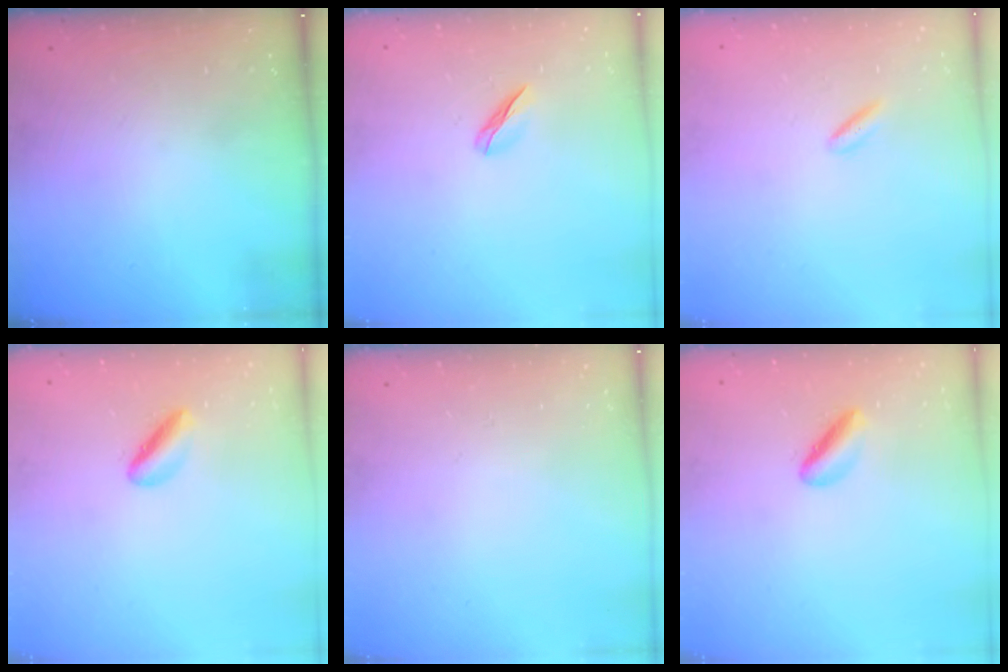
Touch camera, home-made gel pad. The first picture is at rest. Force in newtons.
{"total": 3.2, "press": 3.0, "slide": 1.0}
{"total": 1.8, "press": 1.6, "slide": 0.8}
{"total": 2.9, "press": 2.9, "slide": 0.5}
{"total": 0.0}
{"total": 2.9, "press": 2.9, "slide": 0.5}